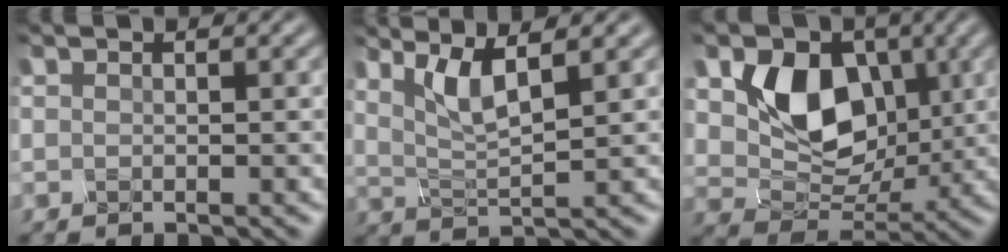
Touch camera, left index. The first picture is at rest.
{"total": 3.8, "force": [1.6, 0.8, 3.4], "torque": [-0.066, -0.001, 0.034]}
{"total": 7.2, "force": [1.1, 5.5, 4.5], "torque": [-0.074, -0.010, 0.011]}